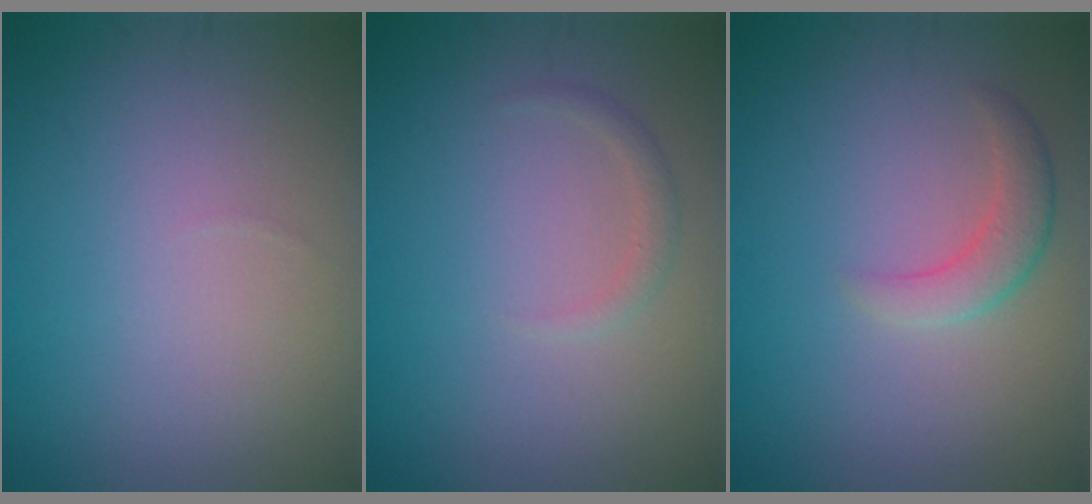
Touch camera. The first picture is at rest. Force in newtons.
{"total": 1.0, "press": 1.0, "slide": 0.1}
{"total": 2.2, "press": 2.1, "slide": 0.1}